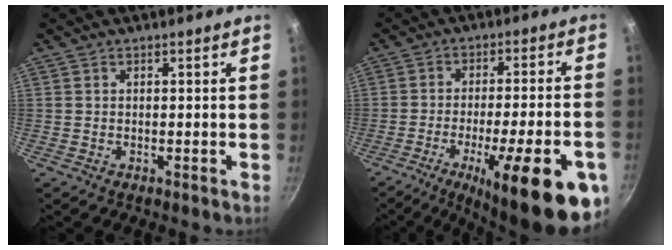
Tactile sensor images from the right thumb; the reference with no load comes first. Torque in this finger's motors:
{"motor_torque": [0.44, 1.00, 1.80, -0.97, 0.19]}